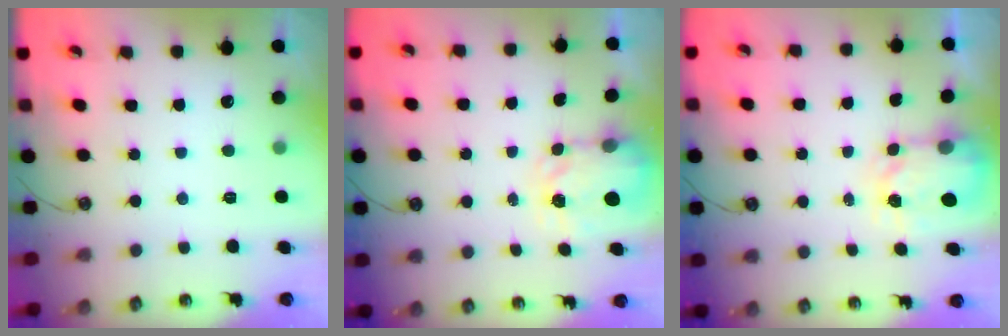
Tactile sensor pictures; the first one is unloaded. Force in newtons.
{"total": 3.6, "press": 3.6, "slide": 0.5}
{"total": 4.0, "press": 3.9, "slide": 0.5}